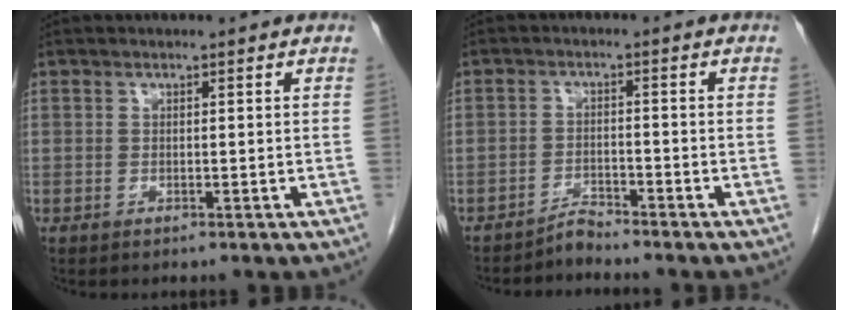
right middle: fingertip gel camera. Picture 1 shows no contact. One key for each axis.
{"total": 2.2, "fx": -2.2, "fy": -0.2, "fz": -0.1, "tx": 0.008, "ty": -0.009, "tz": -0.041}